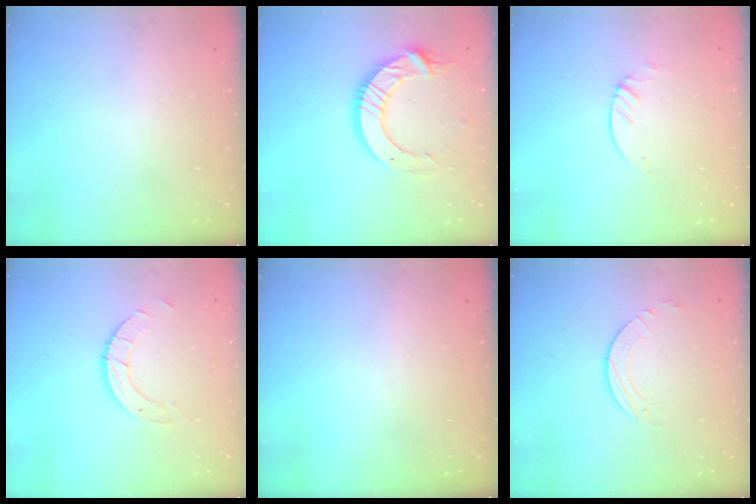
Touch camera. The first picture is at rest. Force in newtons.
{"total": 14.7, "press": 14.7, "slide": 1.6}
{"total": 2.3, "press": 2.3, "slide": 0.2}
{"total": 4.9, "press": 4.9, "slide": 0.3}
{"total": 0.0}
{"total": 2.7, "press": 2.7, "slide": 0.2}